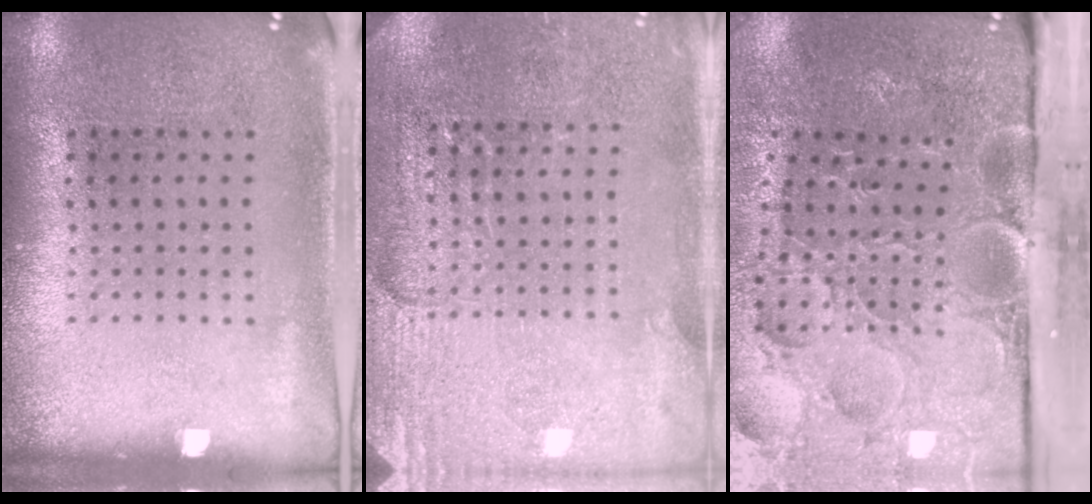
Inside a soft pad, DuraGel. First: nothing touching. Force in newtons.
{"total": 2.9, "press": 2.9, "slide": 0.2}
{"total": 5.1, "press": 4.0, "slide": 3.1}